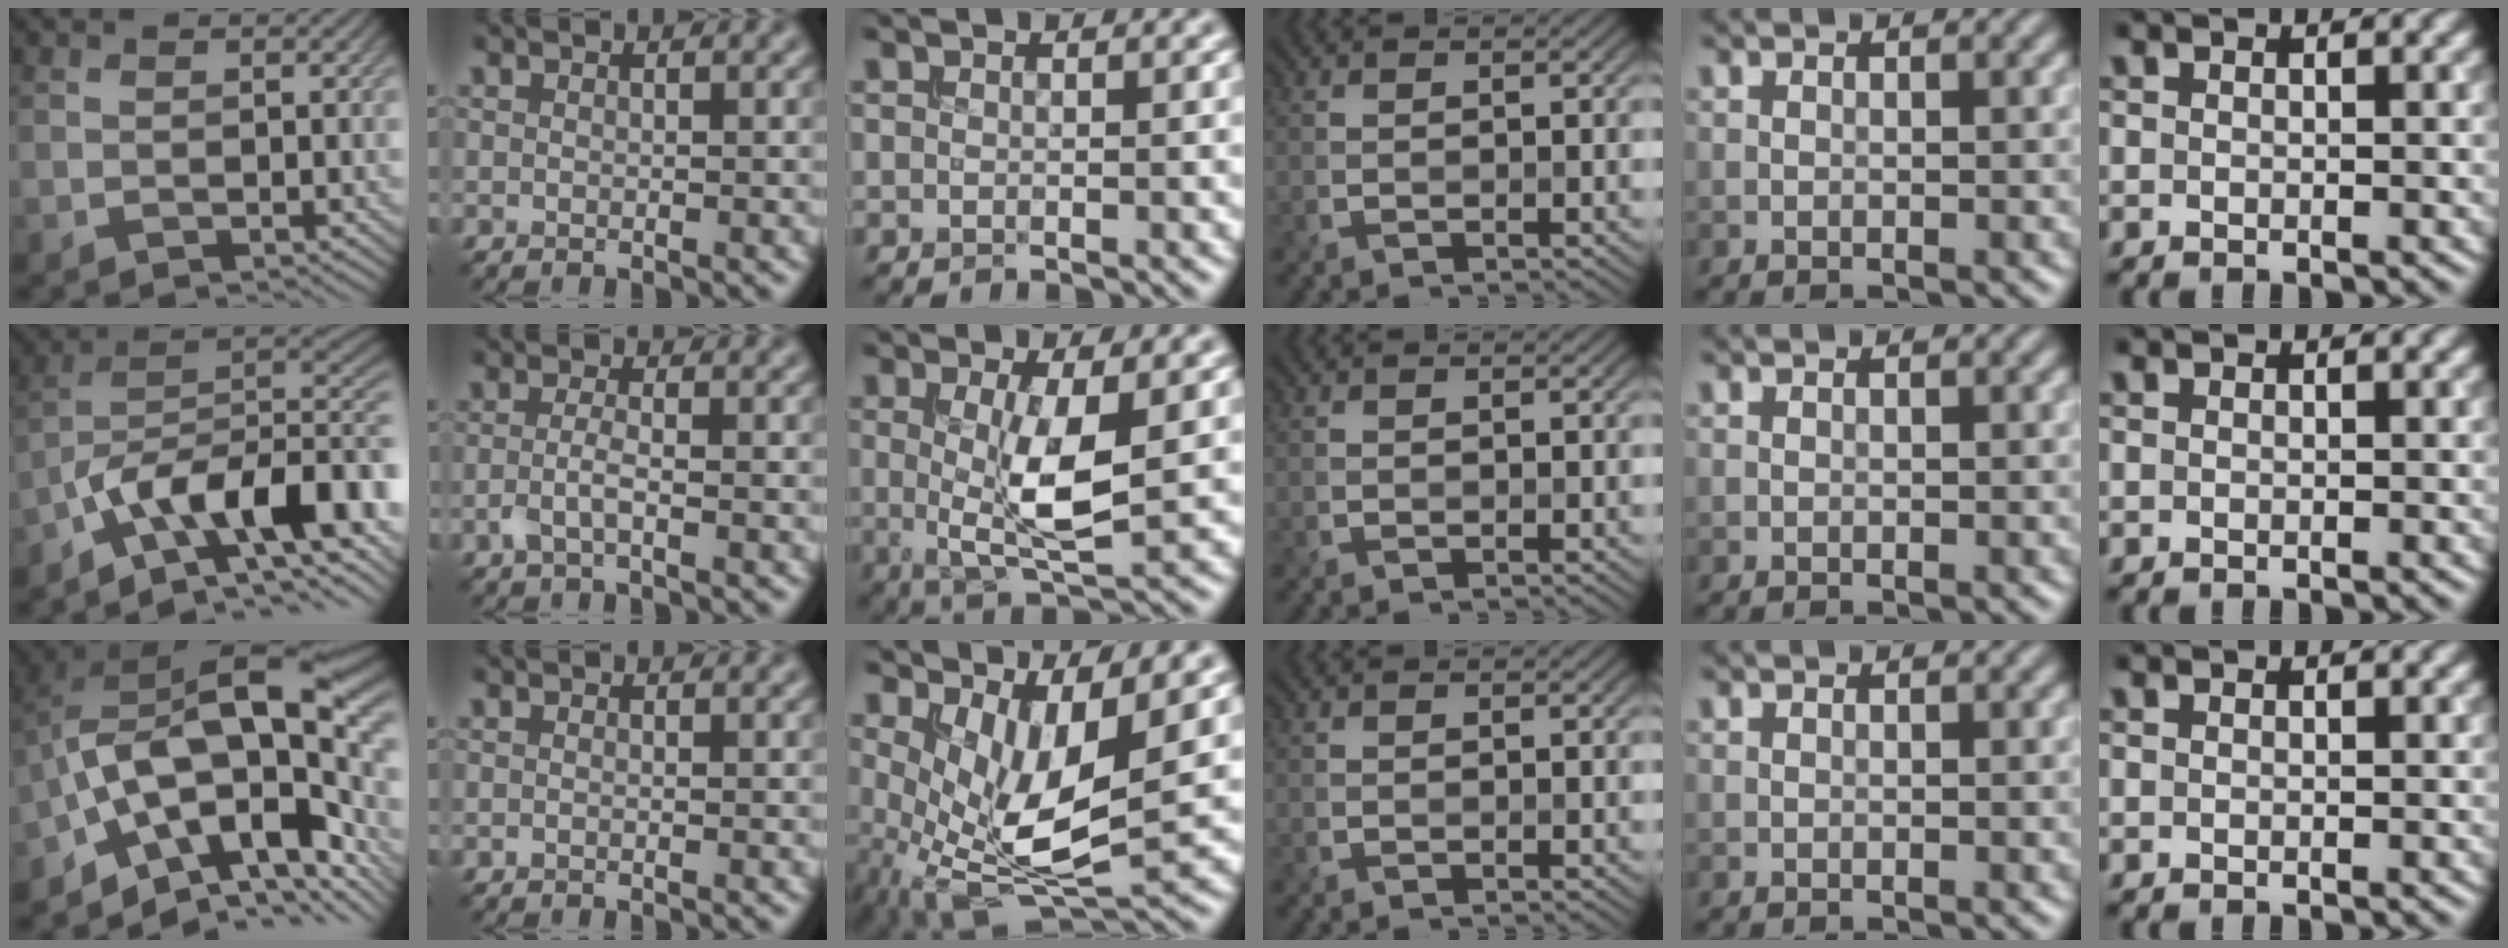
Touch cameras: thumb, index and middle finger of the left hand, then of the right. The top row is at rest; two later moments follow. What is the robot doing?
{"motion": "insert", "object": "bucket"}